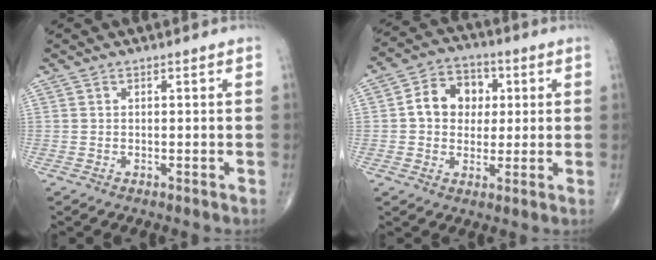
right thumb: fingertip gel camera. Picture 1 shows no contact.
{"total": 9.9, "force": [1.4, 8.0, 5.6], "torque": [-0.055, 0.014, 0.015]}